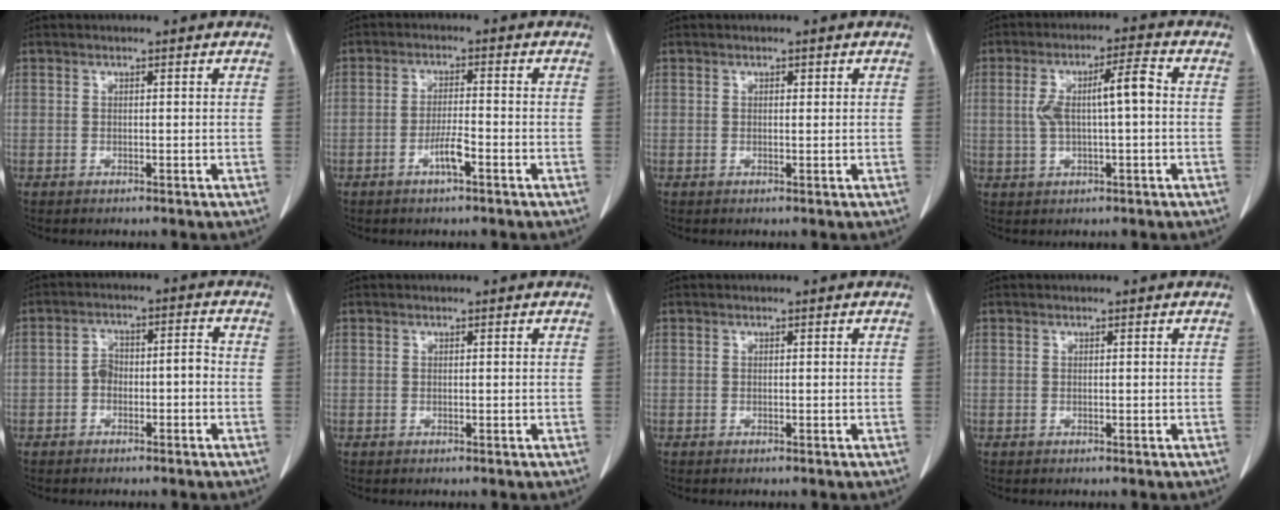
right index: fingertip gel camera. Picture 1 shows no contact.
{"total": 4.1, "force": [-2.0, 0.7, 3.5], "torque": [-0.069, 0.002, -0.037]}
{"total": 1.1, "force": [0.3, 0.6, 0.8], "torque": [-0.020, 0.001, 0.005]}
{"total": 8.4, "force": [0.5, 2.0, 8.1], "torque": [-0.158, 0.028, 0.011]}
{"total": 5.5, "force": [-1.5, 2.9, 4.4], "torque": [-0.085, 0.033, -0.023]}
{"total": 0.0}
{"total": 0.0}
{"total": 0.0}